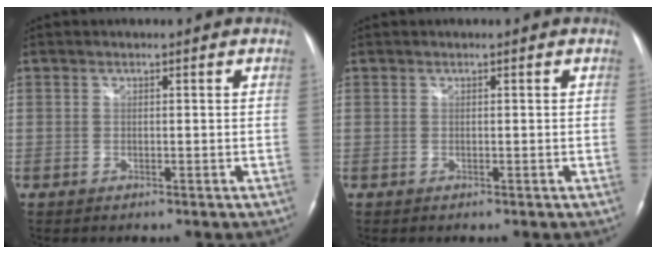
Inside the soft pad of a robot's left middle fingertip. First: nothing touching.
{"total": 0.0}